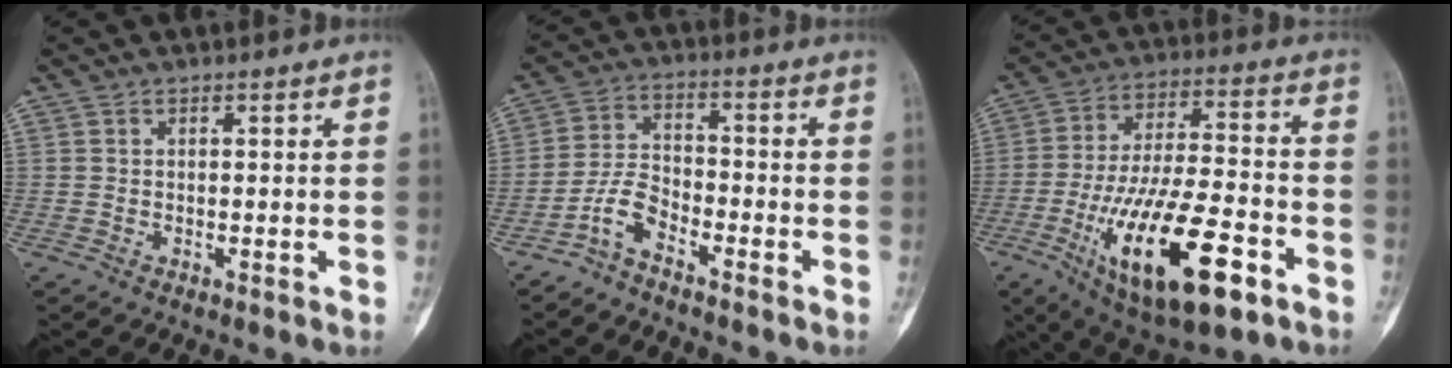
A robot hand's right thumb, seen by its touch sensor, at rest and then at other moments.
{"total": 5.5, "force": [-4.1, 2.3, 3.0], "torque": [-0.056, 0.037, -0.090]}
{"total": 22.3, "force": [-9.1, 8.2, 18.6], "torque": [-0.346, 0.028, -0.143]}